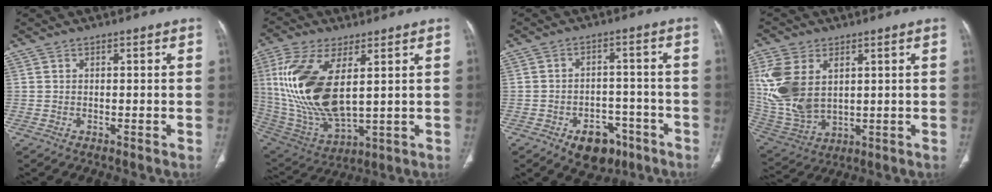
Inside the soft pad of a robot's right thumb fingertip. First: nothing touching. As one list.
[{"total": 20.0, "force": [4.1, 9.2, 17.2], "torque": [-0.365, -0.024, 0.092]}, {"total": 9.3, "force": [-5.2, 6.1, 4.7], "torque": [-0.035, 0.036, -0.068]}, {"total": 14.9, "force": [3.8, 9.5, 10.8], "torque": [-0.230, -0.009, 0.091]}]